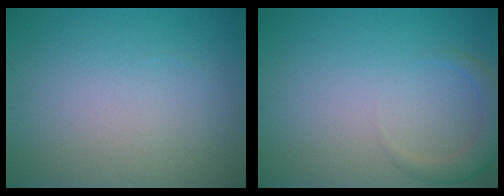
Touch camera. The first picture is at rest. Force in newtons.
{"total": 2.3, "press": 2.3, "slide": 0.1}